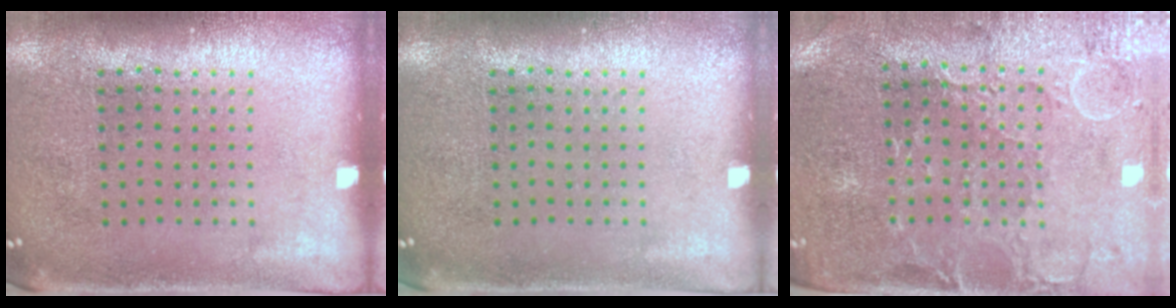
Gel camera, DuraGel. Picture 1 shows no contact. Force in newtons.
{"total": 0.0}
{"total": 0.8, "press": 0.7, "slide": 0.4}